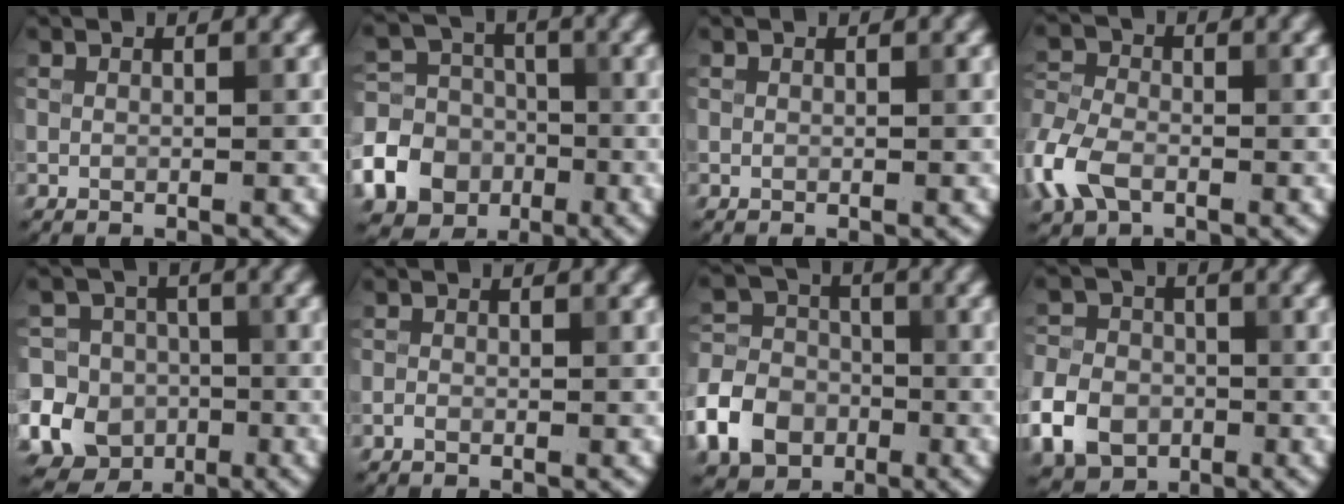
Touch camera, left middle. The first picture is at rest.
{"total": 10.0, "force": [-4.1, 8.5, 3.2], "torque": [-0.065, -0.022, -0.093]}
{"total": 0.0}
{"total": 5.2, "force": [-2.4, 3.4, 3.2], "torque": [-0.081, 0.002, -0.061]}
{"total": 18.3, "force": [-6.3, 16.8, 4.0], "torque": [-0.118, -0.018, -0.140]}
{"total": 0.5, "force": [-0.4, 0.2, 0.3], "torque": [-0.005, -0.001, -0.008]}
{"total": 7.4, "force": [-3.3, 5.7, 3.4], "torque": [-0.071, -0.004, -0.075]}
{"total": 6.6, "force": [-2.6, 5.1, 3.3], "torque": [-0.073, -0.005, -0.064]}